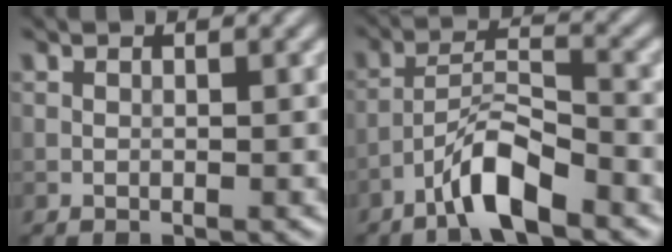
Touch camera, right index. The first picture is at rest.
{"total": 5.2, "force": [-3.6, 1.2, 3.6], "torque": [-0.064, 0.011, -0.073]}